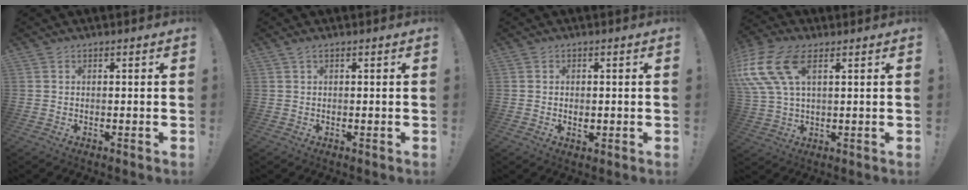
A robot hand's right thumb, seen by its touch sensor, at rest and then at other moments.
{"total": 1.0, "force": [0.5, 0.1, 0.9], "torque": [-0.019, 0.000, 0.008]}
{"total": 1.7, "force": [-0.2, 1.3, 1.0], "torque": [-0.010, 0.000, -0.005]}
{"total": 16.0, "force": [6.2, 8.4, 12.1], "torque": [-0.260, -0.015, 0.116]}